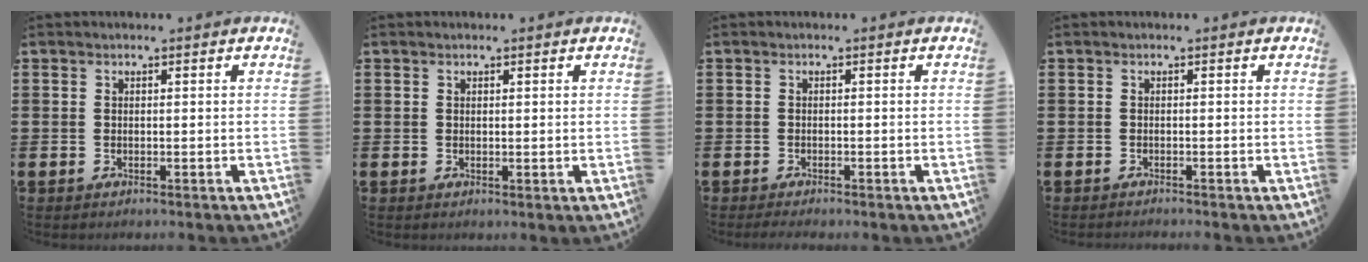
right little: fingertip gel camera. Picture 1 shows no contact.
{"total": 0.0}
{"total": 1.0, "force": [-0.9, 0.0, 0.2], "torque": [-0.005, -0.001, -0.019]}
{"total": 0.8, "force": [-0.8, -0.2, 0.0], "torque": [0.000, 0.000, -0.016]}